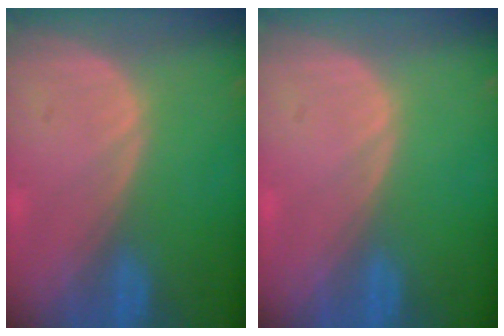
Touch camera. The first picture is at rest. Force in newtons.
{"total": 0.0}